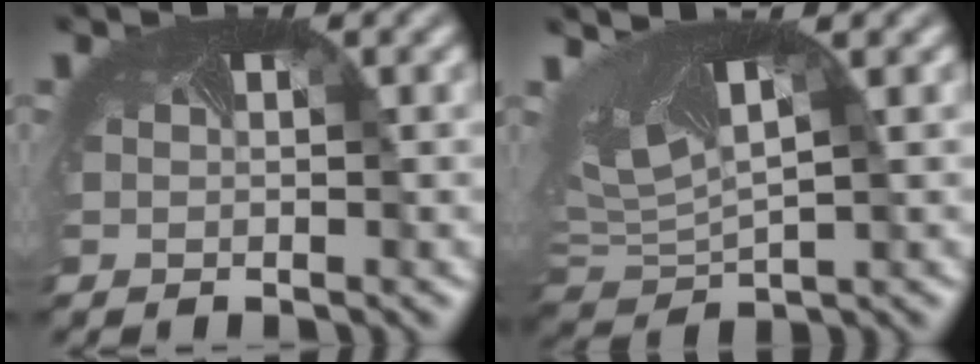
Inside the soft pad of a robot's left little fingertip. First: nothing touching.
{"total": 6.1, "force": [1.6, 3.1, 5.0], "torque": [-0.113, -0.011, 0.041]}